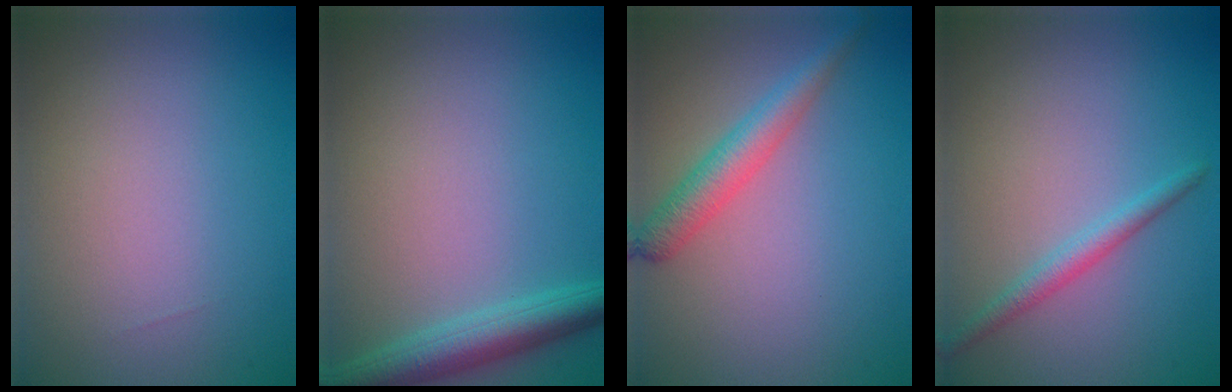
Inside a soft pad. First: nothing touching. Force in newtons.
{"total": 3.9, "press": 3.9, "slide": 0.2}
{"total": 3.1, "press": 3.1, "slide": 0.1}
{"total": 1.8, "press": 1.8, "slide": 0.1}